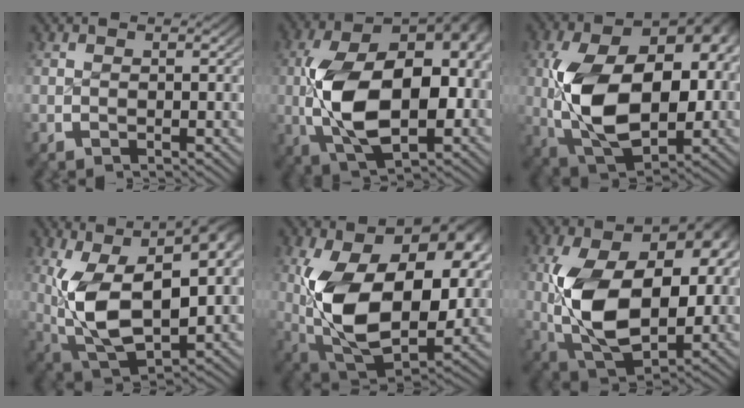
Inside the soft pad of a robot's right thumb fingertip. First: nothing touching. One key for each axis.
{"total": 18.1, "fx": -0.4, "fy": 11.3, "fz": 14.2, "tx": -0.287, "ty": -0.043, "tz": 0.012}
{"total": 18.5, "fx": -0.8, "fy": 11.9, "fz": 14.2, "tx": -0.285, "ty": -0.061, "tz": 0.016}
{"total": 17.7, "fx": 1.1, "fy": 11.0, "fz": 13.7, "tx": -0.257, "ty": -0.017, "tz": 0.026}
{"total": 18.7, "fx": -0.9, "fy": 12.1, "fz": 14.2, "tx": -0.298, "ty": -0.075, "tz": 0.015}
{"total": 16.8, "fx": -1.0, "fy": 10.8, "fz": 12.8, "tx": -0.271, "ty": -0.063, "tz": 0.016}